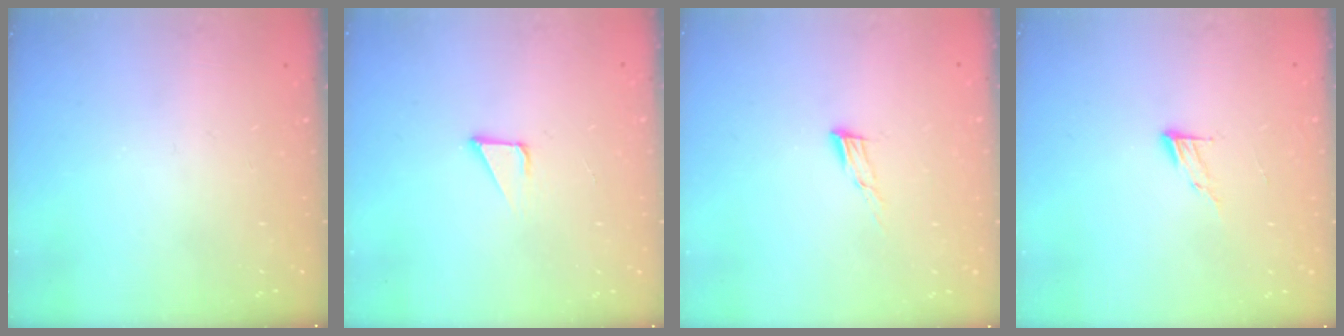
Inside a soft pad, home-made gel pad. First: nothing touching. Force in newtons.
{"total": 2.2, "press": 2.2, "slide": 0.2}
{"total": 6.6, "press": 6.6, "slide": 1.0}
{"total": 5.0, "press": 4.9, "slide": 0.5}